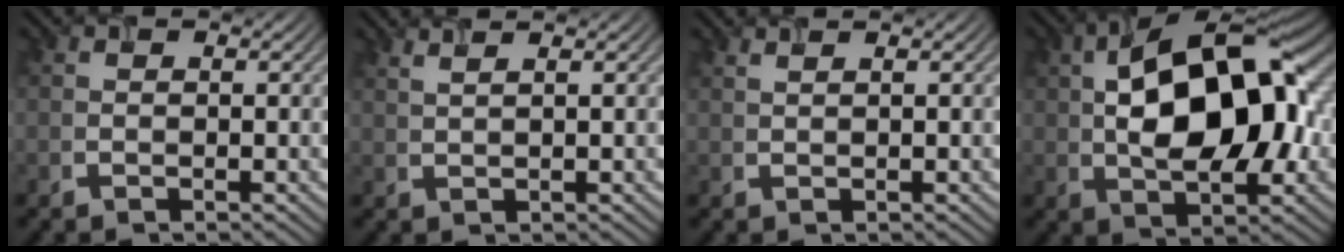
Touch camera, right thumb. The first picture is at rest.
{"total": 2.5, "force": [1.8, 0.6, 1.7], "torque": [-0.023, 0.006, 0.021]}
{"total": 1.5, "force": [1.1, 0.3, 0.9], "torque": [-0.016, 0.003, 0.014]}
{"total": 16.2, "force": [2.1, 8.7, 13.5], "torque": [-0.212, 0.022, 0.027]}